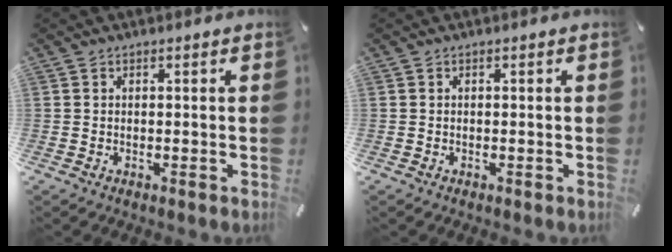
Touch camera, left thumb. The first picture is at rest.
{"total": 0.0}